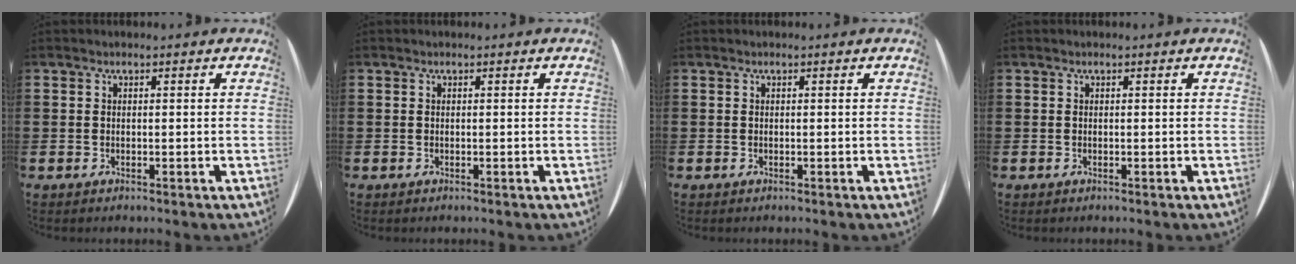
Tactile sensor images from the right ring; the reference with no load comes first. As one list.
[{"total": 0.0}, {"total": 0.0}, {"total": 0.0}]